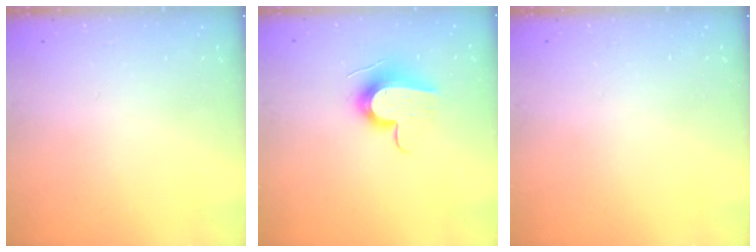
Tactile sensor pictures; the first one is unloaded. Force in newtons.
{"total": 12.4, "press": 12.4, "slide": 0.4}
{"total": 0.0}